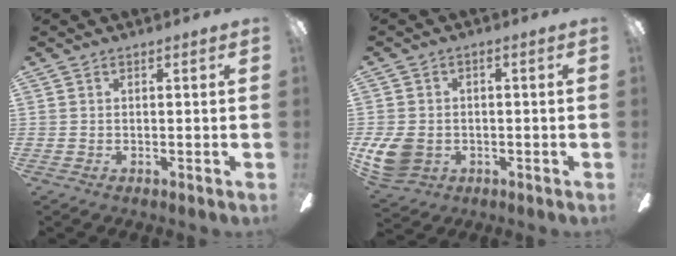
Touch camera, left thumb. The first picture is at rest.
{"total": 8.7, "force": [-2.0, 7.0, 4.8], "torque": [-0.110, 0.012, -0.034]}